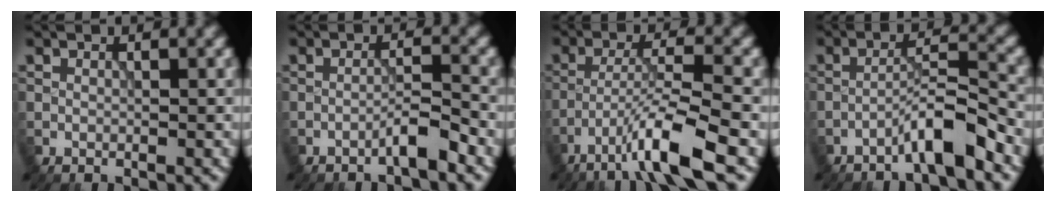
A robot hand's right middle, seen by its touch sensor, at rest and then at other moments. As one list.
[{"total": 2.4, "force": [-1.6, 0.1, 1.7], "torque": [-0.026, 0.012, -0.033]}, {"total": 6.5, "force": [-3.9, 0.4, 5.1], "torque": [-0.084, 0.007, -0.078]}, {"total": 4.2, "force": [-2.9, 0.2, 3.0], "torque": [-0.051, 0.019, -0.060]}]